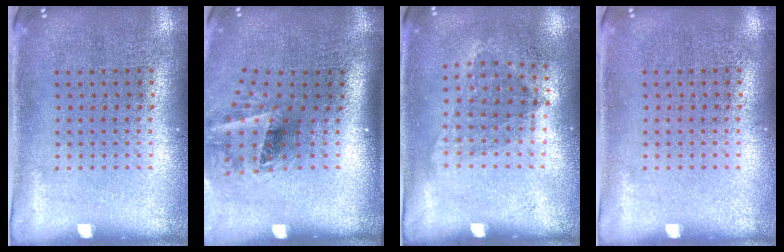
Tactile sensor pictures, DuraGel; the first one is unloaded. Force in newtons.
{"total": 1.9, "press": 1.2, "slide": 1.5}
{"total": 0.9, "press": 0.7, "slide": 0.6}
{"total": 0.0}